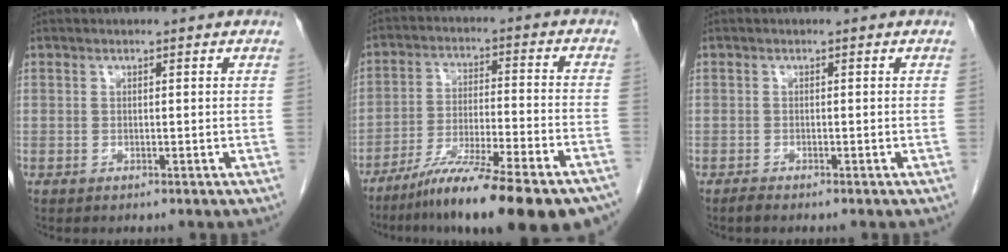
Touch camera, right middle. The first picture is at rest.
{"total": 21.2, "force": [-16.6, 1.4, 13.0], "torque": [-0.152, -0.015, -0.260]}
{"total": 0.8, "force": [-0.8, 0.0, 0.4], "torque": [-0.013, -0.002, -0.015]}